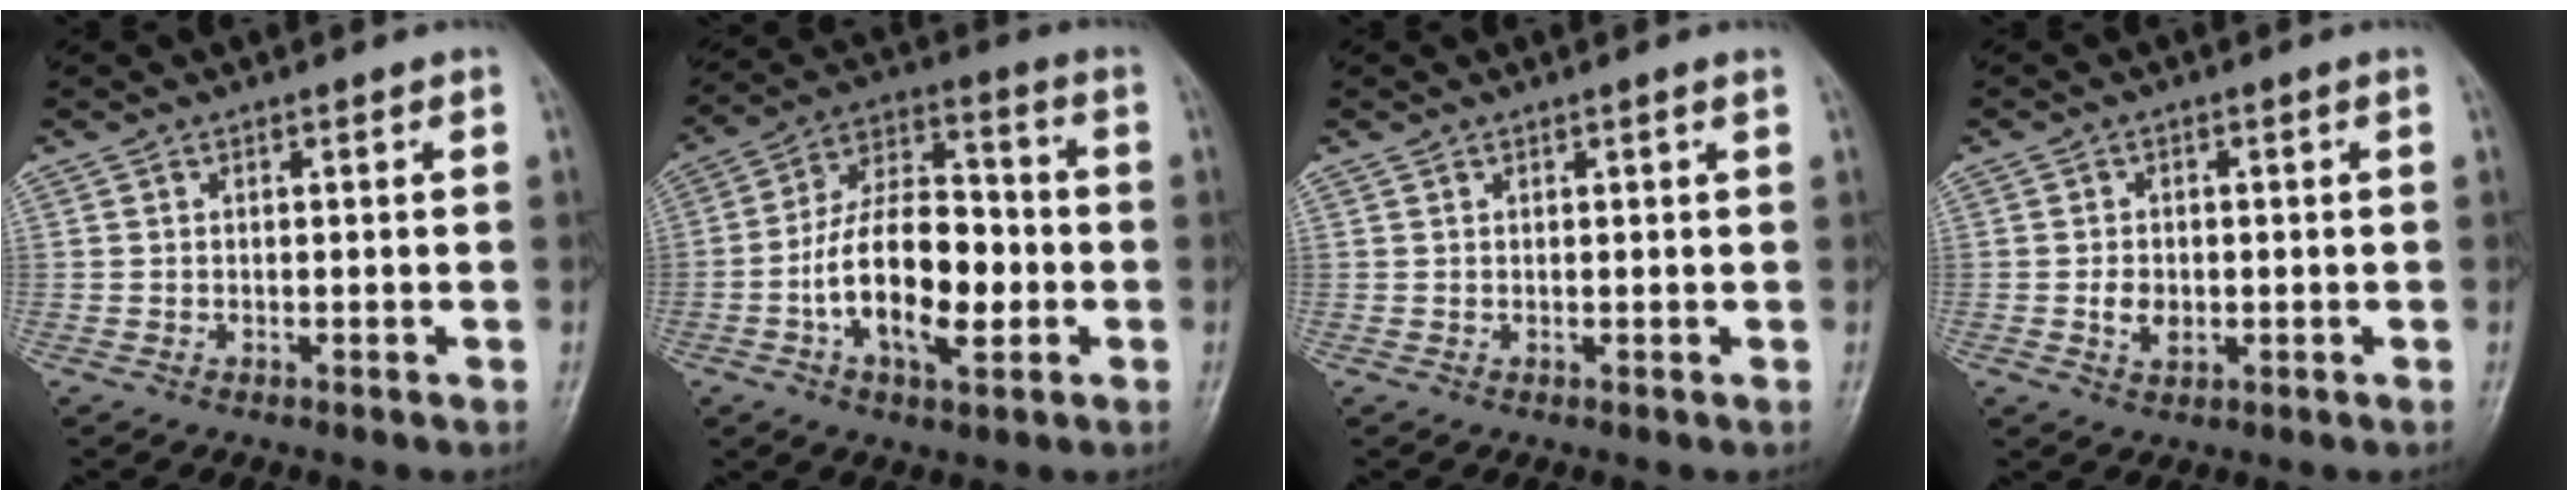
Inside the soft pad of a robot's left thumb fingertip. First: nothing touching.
{"total": 16.6, "force": [-3.5, 8.7, 13.7], "torque": [-0.226, 0.030, -0.064]}
{"total": 0.5, "force": [0.3, 0.2, 0.4], "torque": [-0.006, 0.001, 0.003]}
{"total": 3.6, "force": [-0.7, 2.7, 2.4], "torque": [-0.033, 0.001, -0.011]}